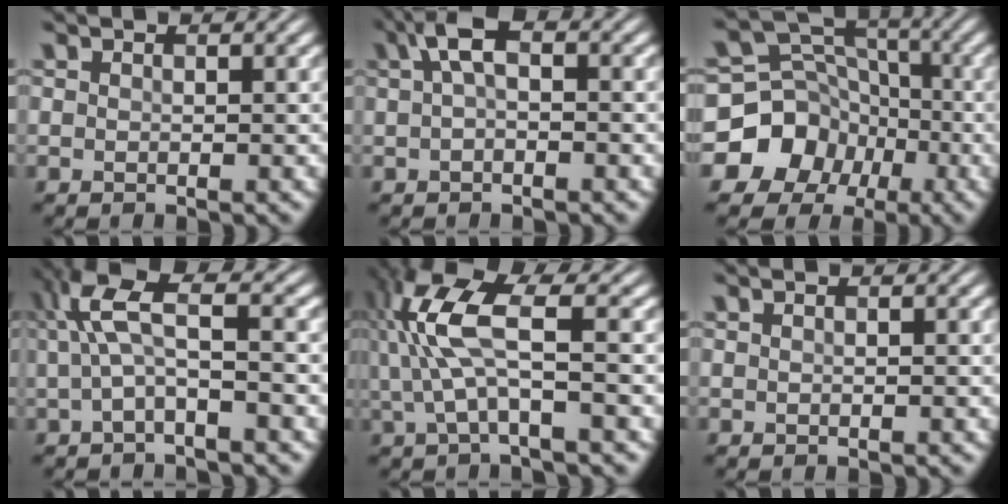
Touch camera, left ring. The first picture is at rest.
{"total": 3.0, "force": [0.7, 1.3, 2.6], "torque": [-0.049, 0.012, 0.005]}
{"total": 10.8, "force": [-5.2, 9.2, 2.0], "torque": [-0.034, -0.009, -0.105]}
{"total": 4.6, "force": [0.7, 1.3, 4.4], "torque": [-0.090, 0.013, 0.008]}
{"total": 6.9, "force": [1.3, 2.1, 6.4], "torque": [-0.154, 0.009, 0.024]}
{"total": 0.0}